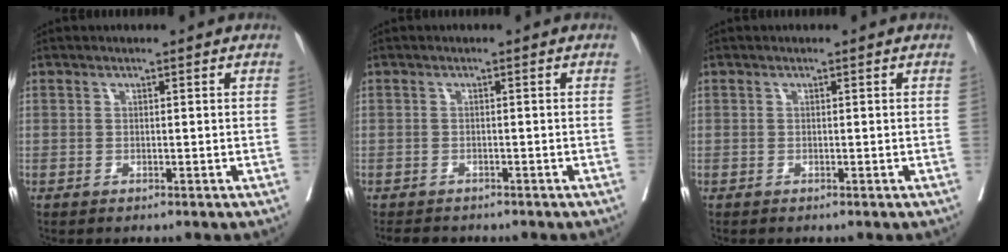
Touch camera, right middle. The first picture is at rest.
{"total": 3.7, "force": [-3.2, 1.5, 1.0], "torque": [-0.015, -0.004, -0.044]}
{"total": 0.0}